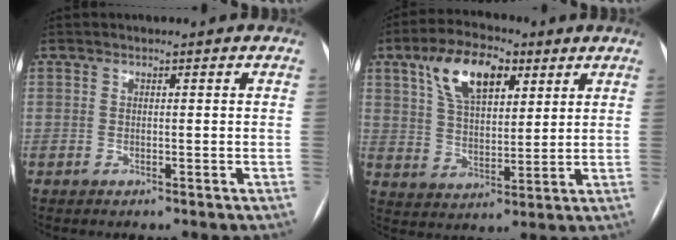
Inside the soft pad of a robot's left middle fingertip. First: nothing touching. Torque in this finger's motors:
{"motor_torque": [1.49, -0.65, 0.29, 0.05]}